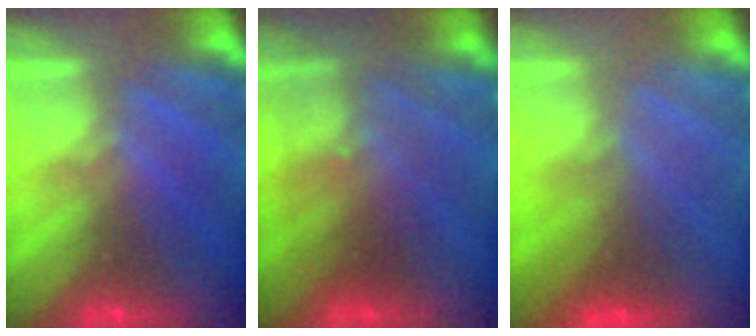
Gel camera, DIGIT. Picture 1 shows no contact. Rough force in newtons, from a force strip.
{"total": 2.9}
{"total": 1.9}